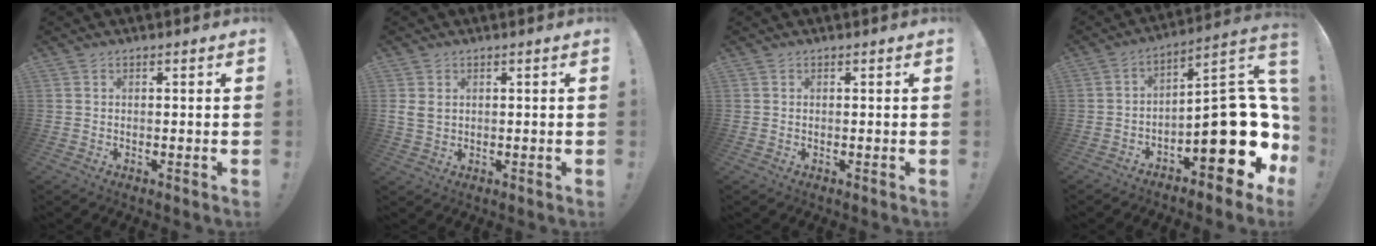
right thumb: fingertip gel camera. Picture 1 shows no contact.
{"total": 3.7, "force": [1.6, 2.7, 2.0], "torque": [-0.046, 0.000, 0.031]}
{"total": 0.0}
{"total": 18.3, "force": [-4.2, 7.5, 16.2], "torque": [-0.204, 0.014, -0.059]}